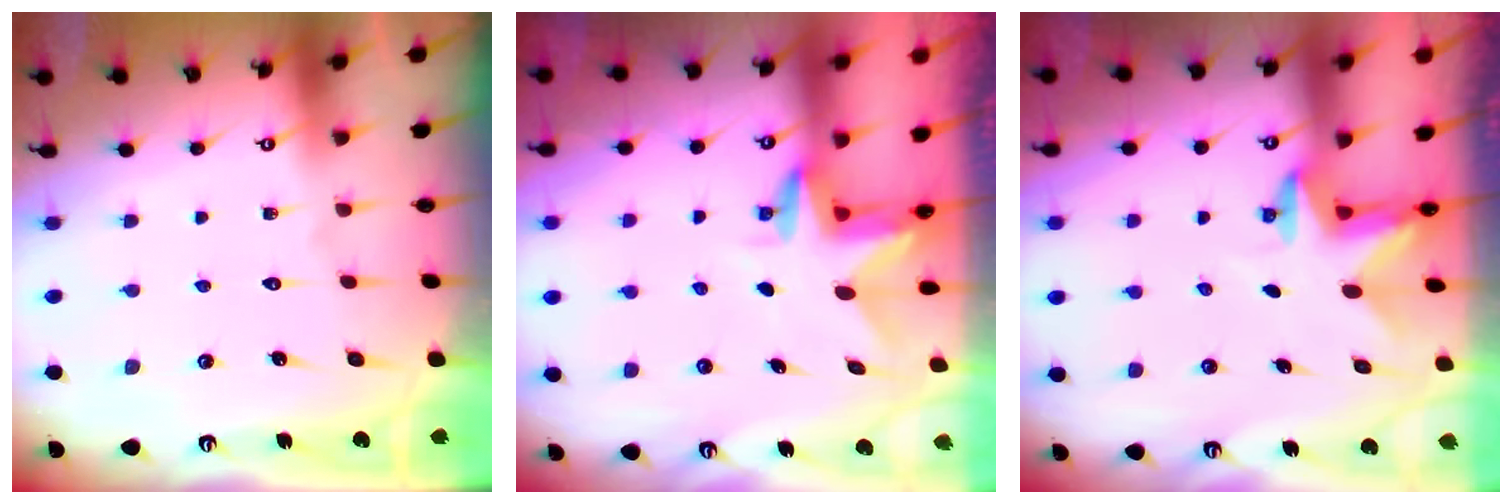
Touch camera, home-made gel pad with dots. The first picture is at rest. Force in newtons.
{"total": 2.9, "press": 2.9, "slide": 0.2}
{"total": 2.4, "press": 2.4, "slide": 0.4}